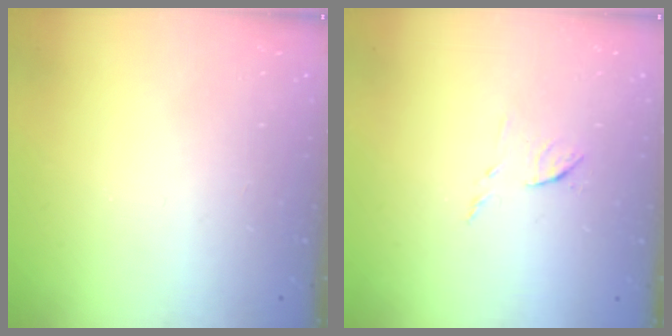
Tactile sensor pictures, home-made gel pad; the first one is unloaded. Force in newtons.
{"total": 6.7, "press": 6.7, "slide": 0.5}